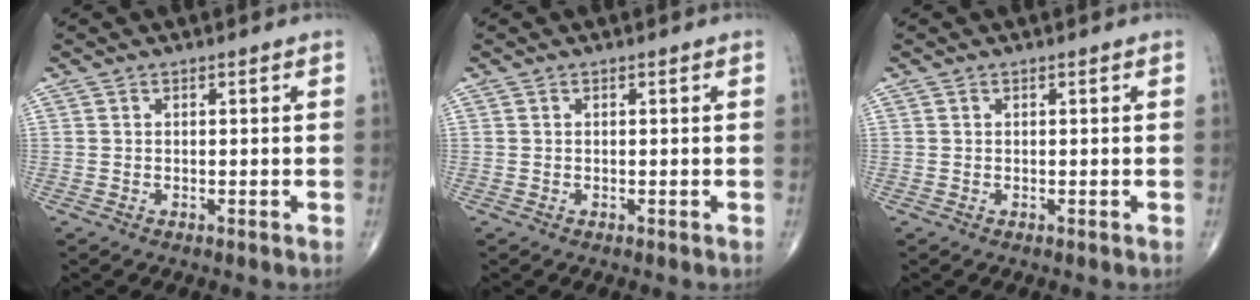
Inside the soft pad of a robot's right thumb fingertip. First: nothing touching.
{"total": 0.0}
{"total": 0.0}